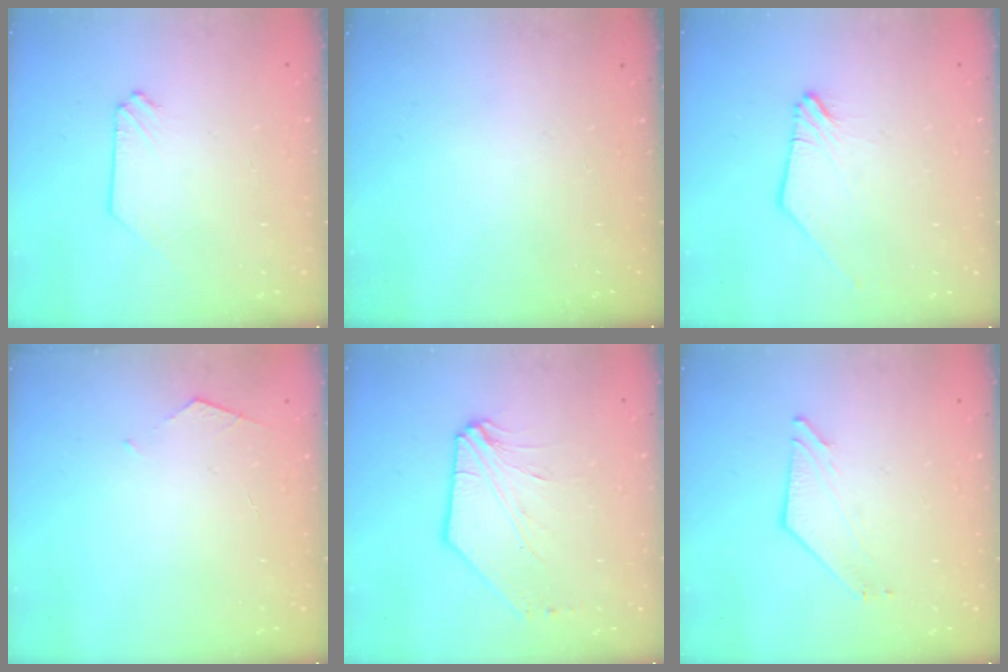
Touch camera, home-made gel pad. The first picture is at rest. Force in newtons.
{"total": 0.0}
{"total": 0.0}
{"total": 2.7, "press": 2.7, "slide": 0.3}
{"total": 7.8, "press": 7.7, "slide": 1.4}
{"total": 3.1, "press": 3.1, "slide": 0.2}